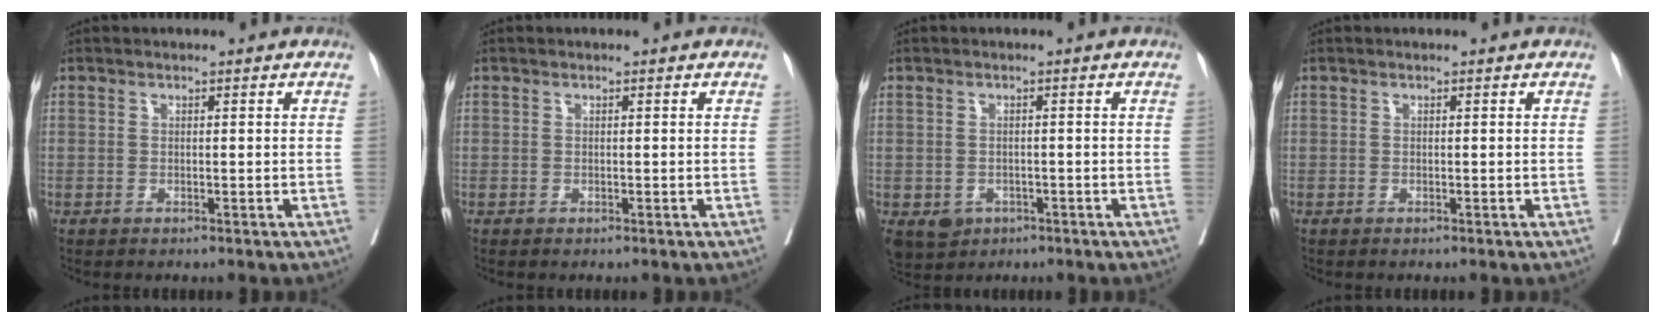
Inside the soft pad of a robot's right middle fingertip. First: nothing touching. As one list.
[{"total": 0.0}, {"total": 5.2, "force": [-2.5, 4.2, 1.7], "torque": [-0.030, -0.001, -0.031]}, {"total": 0.0}]